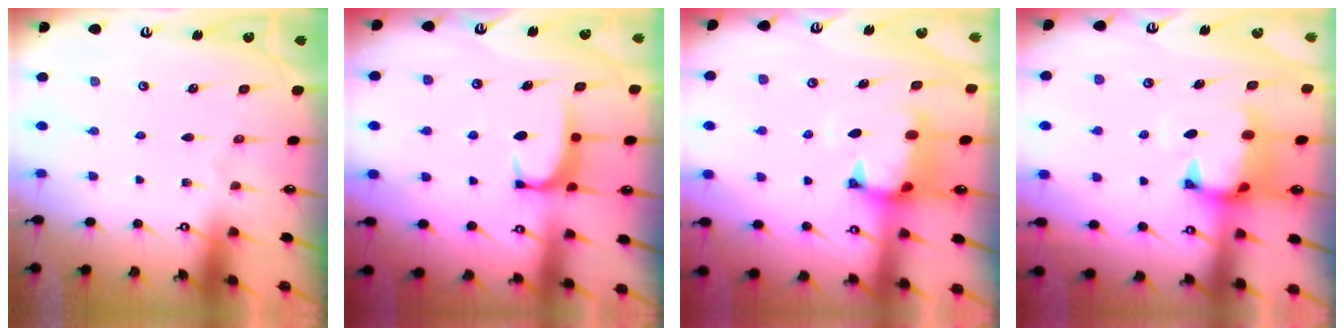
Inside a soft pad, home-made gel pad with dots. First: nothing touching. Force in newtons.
{"total": 1.8, "press": 1.7, "slide": 0.5}
{"total": 1.3, "press": 0.1, "slide": 1.2}
{"total": 1.6, "press": 1.0, "slide": 1.3}